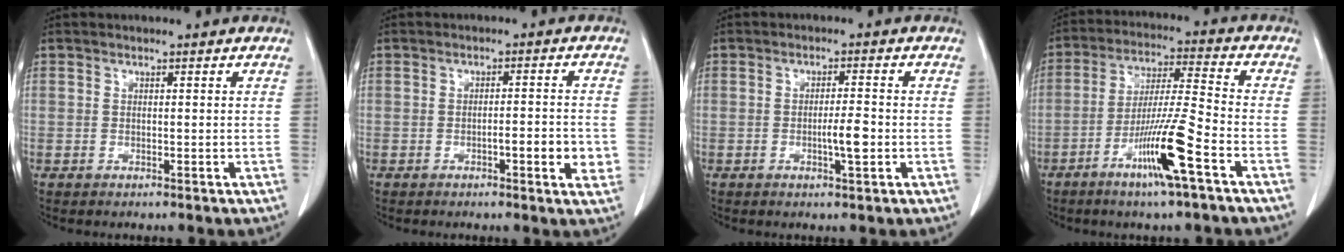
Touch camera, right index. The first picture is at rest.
{"total": 4.7, "force": [-1.3, 0.9, 4.4], "torque": [-0.060, 0.000, -0.017]}
{"total": 3.5, "force": [-0.9, 0.3, 3.4], "torque": [-0.057, -0.002, -0.014]}
{"total": 11.7, "force": [-5.8, -0.6, 10.1], "torque": [-0.189, -0.011, -0.109]}